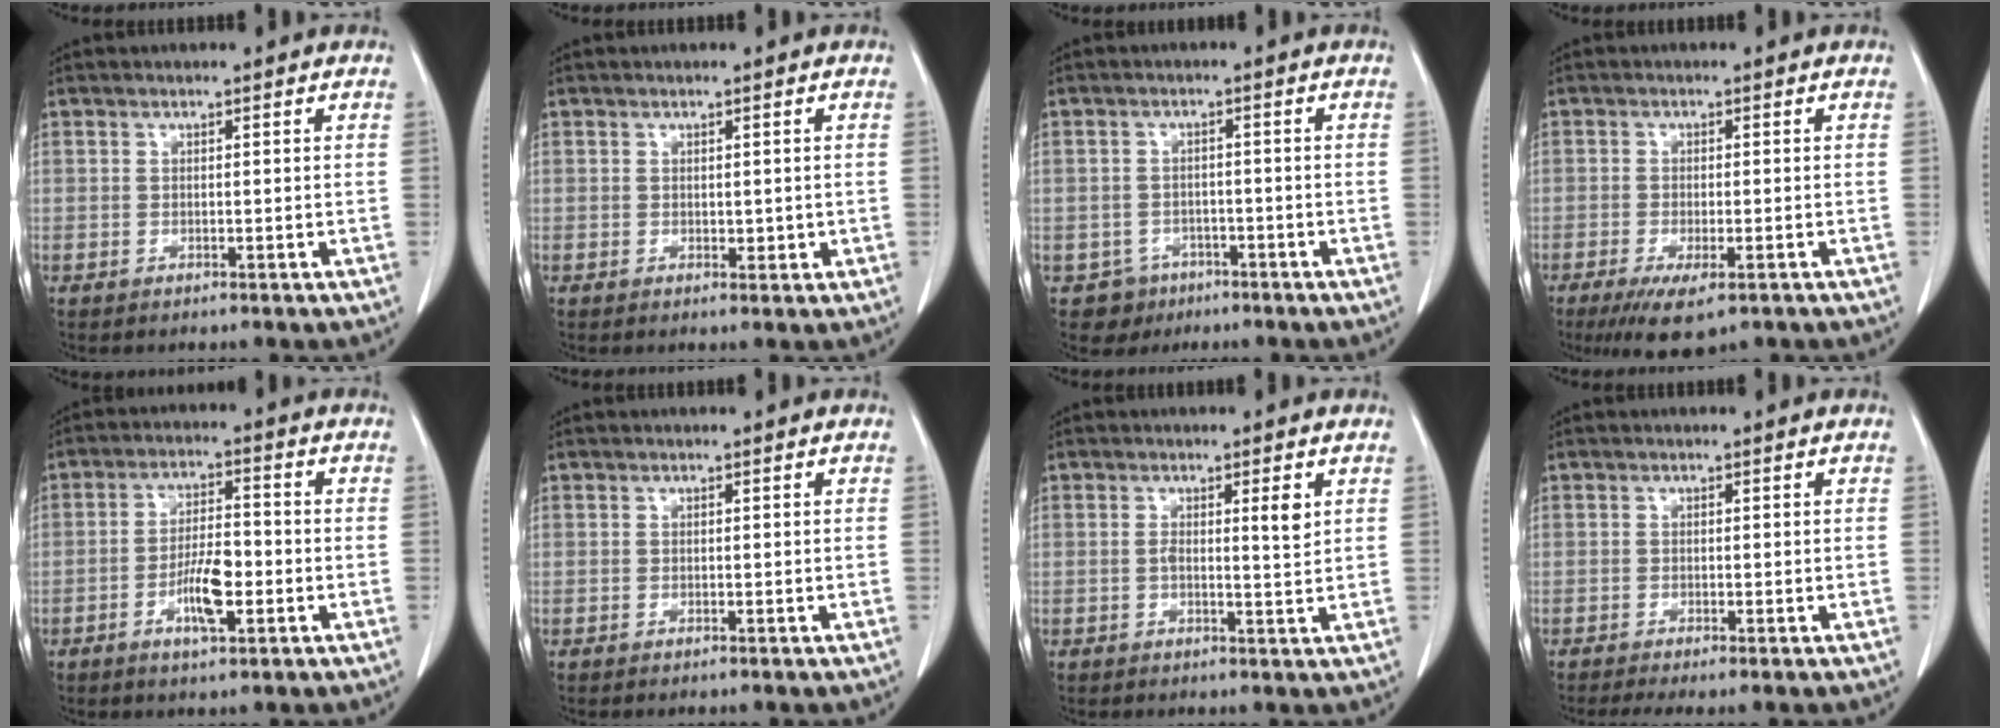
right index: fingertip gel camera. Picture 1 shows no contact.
{"total": 1.4, "force": [0.0, 0.9, 1.1], "torque": [-0.011, -0.002, 0.003]}
{"total": 4.1, "force": [-2.2, 3.4, -0.2], "torque": [0.006, 0.013, -0.030]}
{"total": 6.6, "force": [-4.0, 1.8, 4.9], "torque": [-0.079, -0.016, -0.061]}
{"total": 6.9, "force": [-2.4, 1.9, 6.2], "torque": [-0.118, 0.002, -0.041]}
{"total": 0.0}
{"total": 3.3, "force": [0.9, 0.3, 3.2], "torque": [-0.053, 0.001, 0.012]}
{"total": 3.4, "force": [-2.6, 0.4, 2.2], "torque": [-0.035, -0.009, -0.041]}